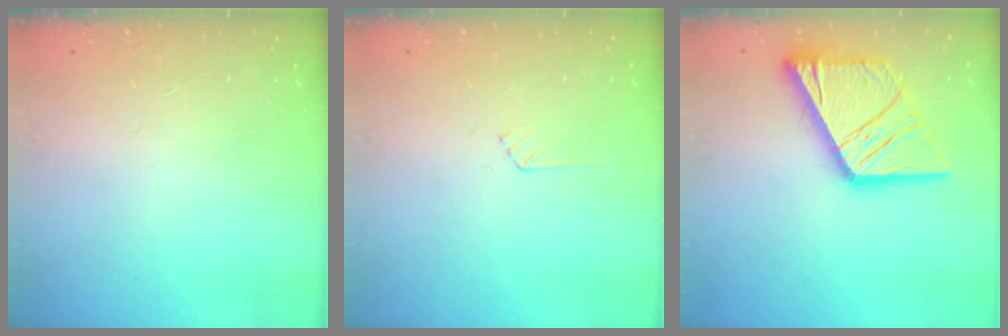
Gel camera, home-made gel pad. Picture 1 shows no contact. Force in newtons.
{"total": 3.7, "press": 3.7, "slide": 0.4}
{"total": 19.7, "press": 19.6, "slide": 2.3}